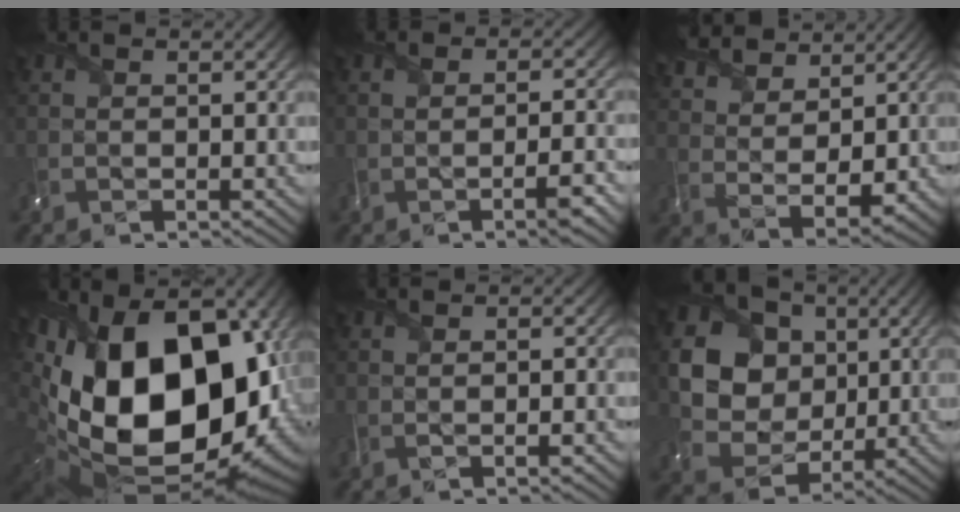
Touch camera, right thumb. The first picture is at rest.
{"total": 2.8, "force": [-1.8, -0.1, 2.1], "torque": [-0.027, 0.004, -0.037]}
{"total": 8.5, "force": [6.3, 3.5, 4.4], "torque": [-0.113, 0.012, 0.113]}
{"total": 23.4, "force": [-0.5, 14.5, 18.3], "torque": [-0.382, -0.060, 0.014]}
{"total": 0.6, "force": [-0.3, -0.3, 0.4], "torque": [0.001, -0.004, -0.014]}
{"total": 13.3, "force": [3.0, 11.4, 6.1], "torque": [-0.200, 0.030, 0.072]}